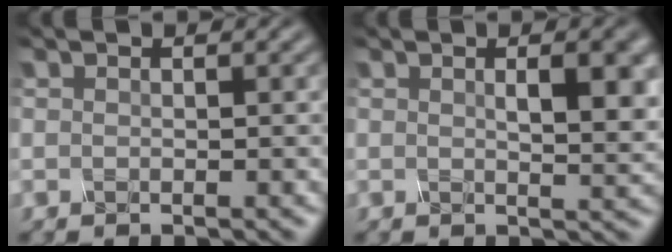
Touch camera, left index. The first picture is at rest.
{"total": 4.4, "force": [0.9, 1.1, 4.2], "torque": [-0.039, 0.014, 0.021]}